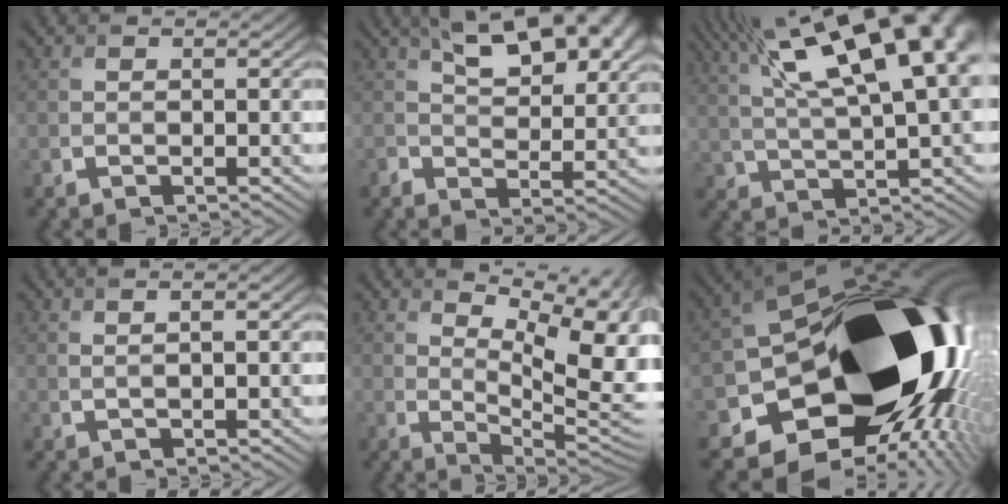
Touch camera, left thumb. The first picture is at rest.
{"total": 9.7, "force": [5.5, 4.5, 6.7], "torque": [-0.124, 0.010, 0.097]}
{"total": 20.6, "force": [9.3, 7.8, 16.6], "torque": [-0.272, 0.073, 0.150]}
{"total": 2.4, "force": [1.5, 0.5, 1.8], "torque": [-0.021, -0.001, 0.011]}
{"total": 13.4, "force": [5.3, 4.8, 11.3], "torque": [-0.170, 0.017, 0.087]}
{"total": 22.1, "force": [-4.9, 14.4, 16.0], "torque": [-0.261, -0.061, -0.066]}